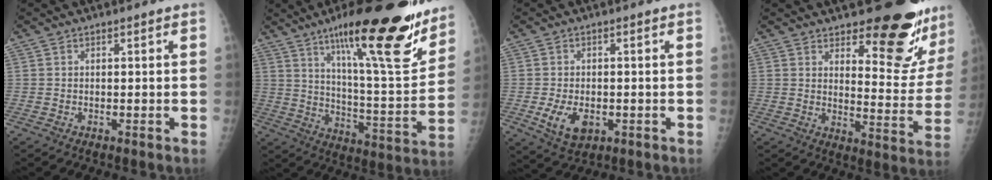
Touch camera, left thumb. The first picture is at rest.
{"total": 25.0, "force": [16.4, 4.9, 18.3], "torque": [-0.243, -0.076, 0.257]}
{"total": 6.4, "force": [-1.7, 4.0, 4.7], "torque": [-0.080, -0.007, -0.021]}
{"total": 17.4, "force": [12.5, 5.9, 10.6], "torque": [-0.093, -0.112, 0.161]}